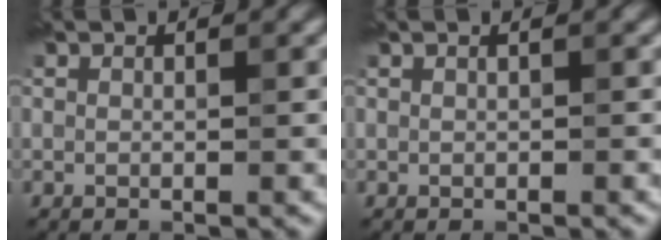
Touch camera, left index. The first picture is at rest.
{"total": 0.8, "force": [0.5, 0.5, 0.4], "torque": [0.000, 0.013, 0.002]}